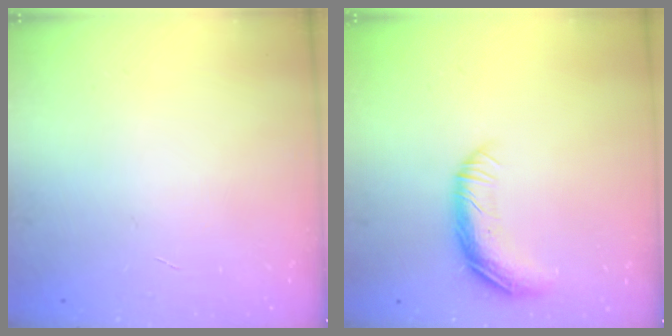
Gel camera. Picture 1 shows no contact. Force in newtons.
{"total": 10.6, "press": 10.5, "slide": 1.7}